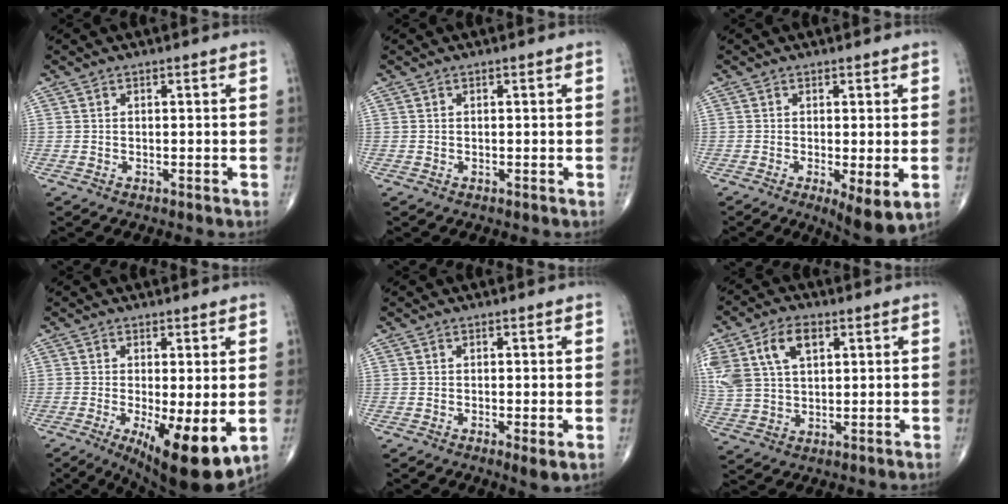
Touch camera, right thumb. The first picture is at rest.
{"total": 0.0}
{"total": 6.3, "force": [-1.3, 1.7, 5.9], "torque": [-0.098, -0.023, -0.019]}
{"total": 12.4, "force": [-3.0, 3.5, 11.5], "torque": [-0.175, -0.029, -0.035]}
{"total": 2.6, "force": [-0.5, 0.5, 2.4], "torque": [-0.047, -0.012, -0.009]}
{"total": 14.4, "force": [5.6, 9.0, 9.7], "torque": [-0.215, 0.002, 0.111]}